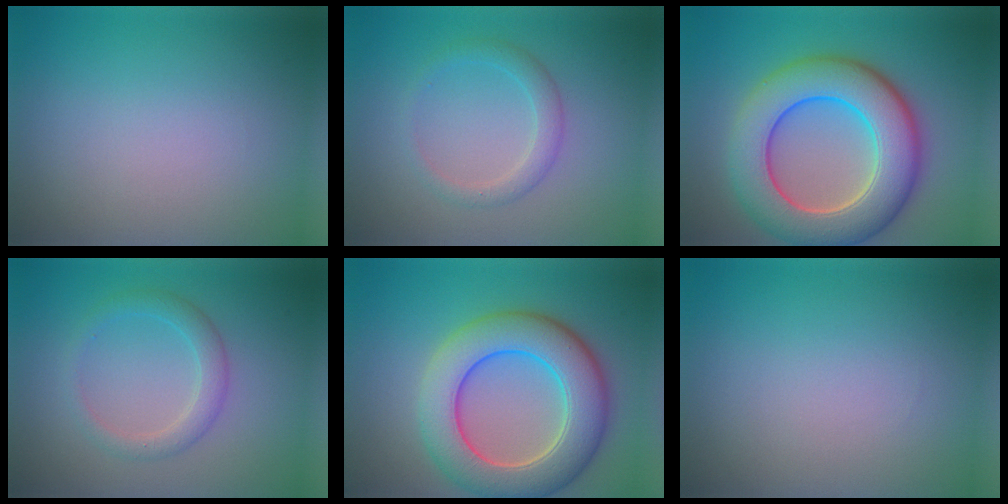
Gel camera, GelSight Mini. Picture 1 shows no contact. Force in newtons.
{"total": 2.1, "press": 2.1, "slide": 0.1}
{"total": 10.5, "press": 10.5, "slide": 0.6}
{"total": 2.3, "press": 2.3, "slide": 0.1}
{"total": 9.1, "press": 9.1, "slide": 0.2}
{"total": 0.0}